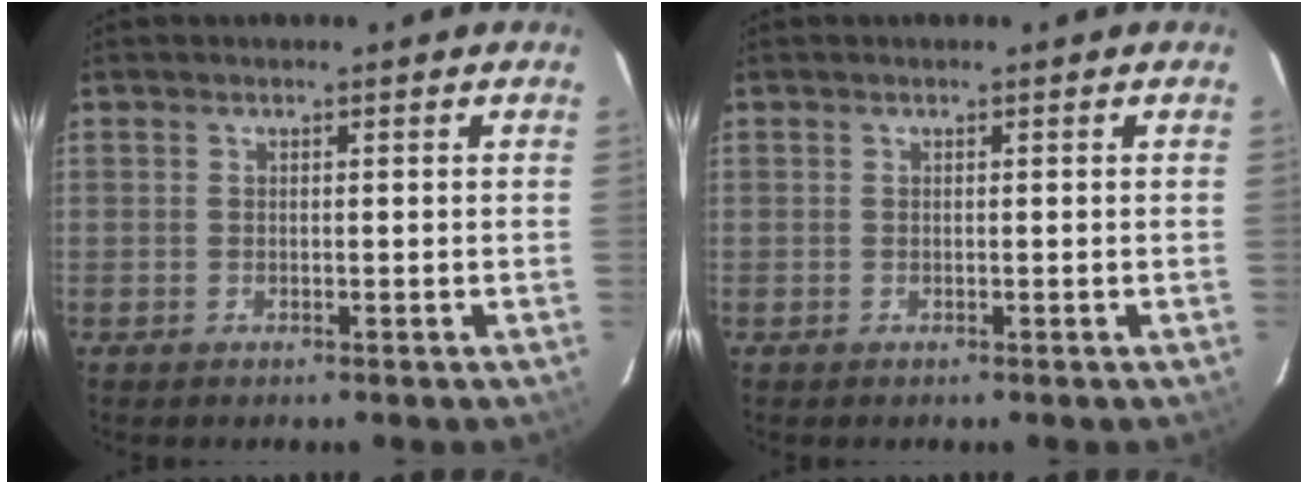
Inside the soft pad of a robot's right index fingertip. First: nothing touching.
{"total": 0.0}